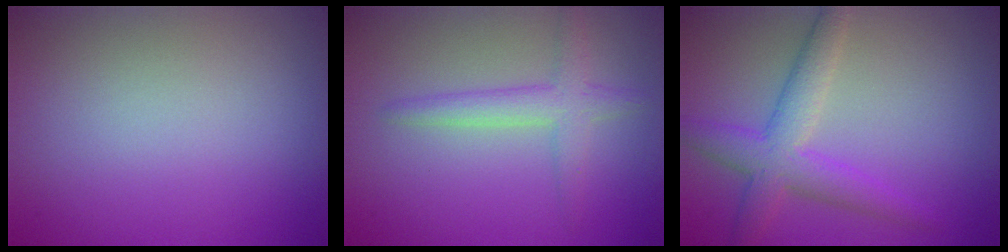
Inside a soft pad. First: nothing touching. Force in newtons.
{"total": 2.9, "press": 2.9, "slide": 0.2}
{"total": 4.6, "press": 4.6, "slide": 0.1}